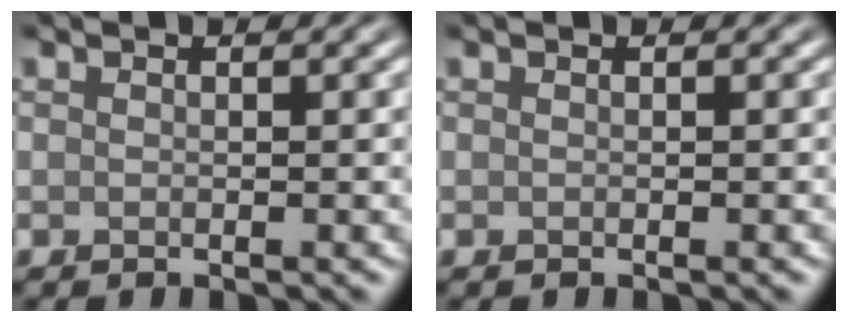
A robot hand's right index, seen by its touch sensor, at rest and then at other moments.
{"total": 0.0}